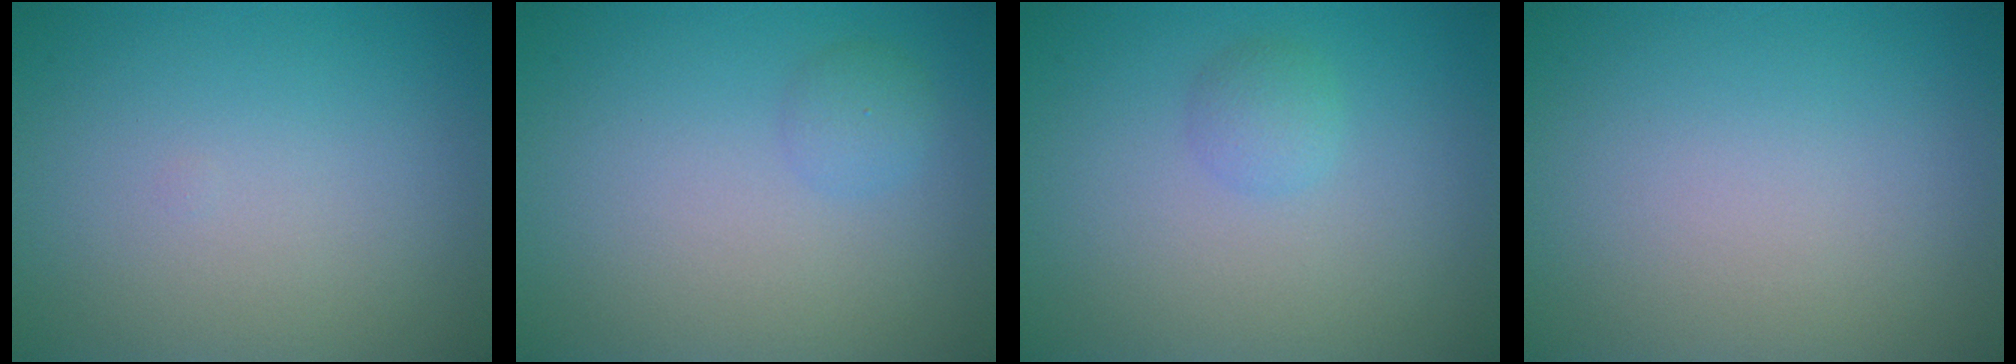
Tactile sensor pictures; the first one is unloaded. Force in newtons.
{"total": 1.4, "press": 1.4, "slide": 0.1}
{"total": 1.3, "press": 1.3, "slide": 0.0}
{"total": 0.0}